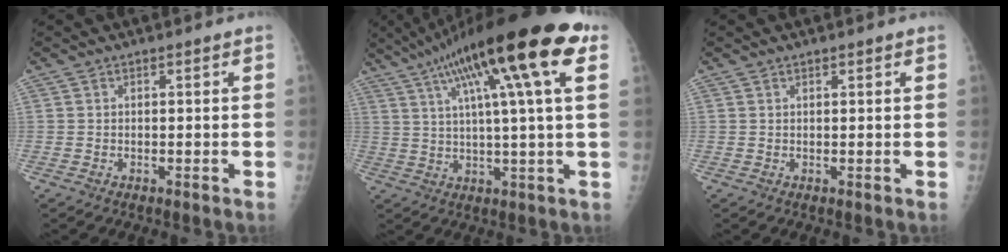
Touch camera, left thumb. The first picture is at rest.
{"total": 21.5, "force": [9.5, 3.1, 19.0], "torque": [-0.309, 0.016, 0.143]}
{"total": 0.6, "force": [0.5, 0.2, 0.4], "torque": [-0.004, -0.001, 0.007]}